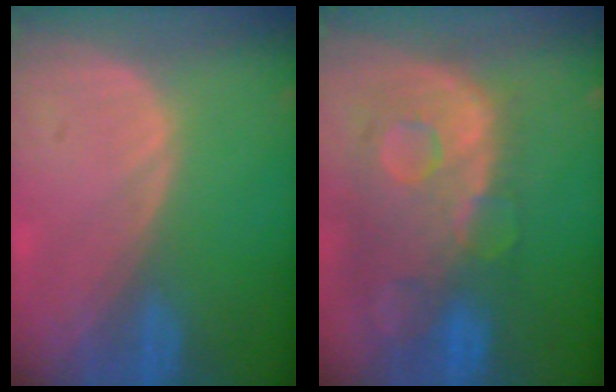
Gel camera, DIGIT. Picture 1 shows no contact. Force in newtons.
{"total": 12.5, "press": 10.3, "slide": 7.0}